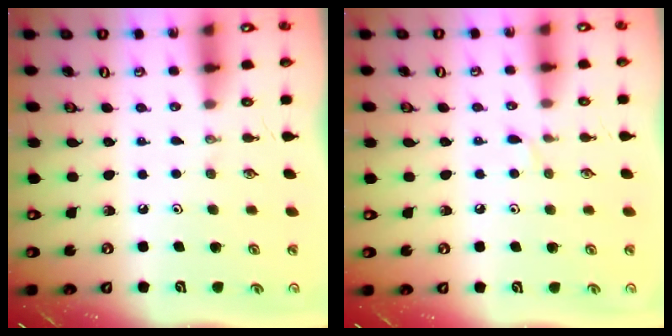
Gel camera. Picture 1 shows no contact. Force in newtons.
{"total": 2.9, "press": 2.8, "slide": 0.5}